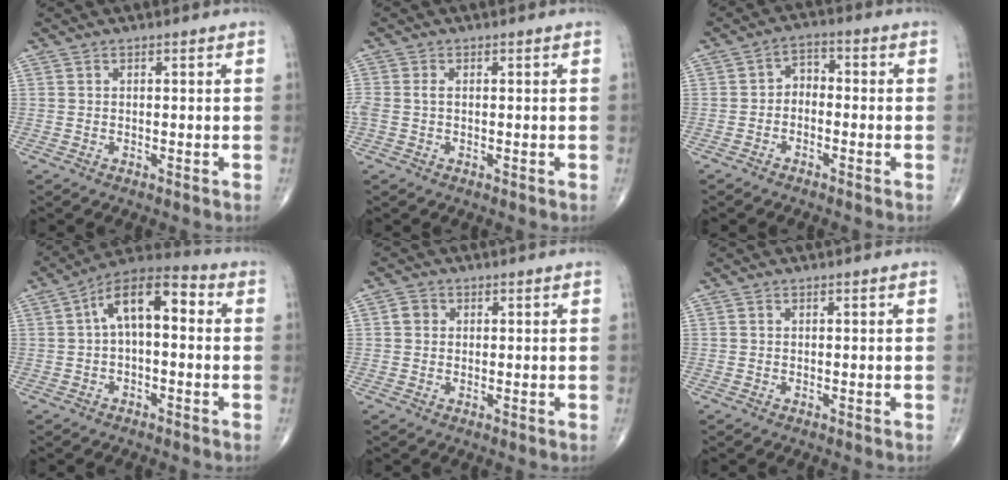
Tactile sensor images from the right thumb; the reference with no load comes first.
{"total": 2.2, "force": [0.0, 1.3, 1.7], "torque": [-0.055, 0.005, -0.001]}
{"total": 3.5, "force": [-1.3, 2.5, 2.2], "torque": [-0.020, 0.027, -0.036]}
{"total": 11.1, "force": [1.2, 5.4, 9.6], "torque": [-0.148, 0.041, 0.006]}
{"total": 2.2, "force": [0.4, 2.0, 0.8], "torque": [-0.007, 0.003, 0.005]}
{"total": 0.0}